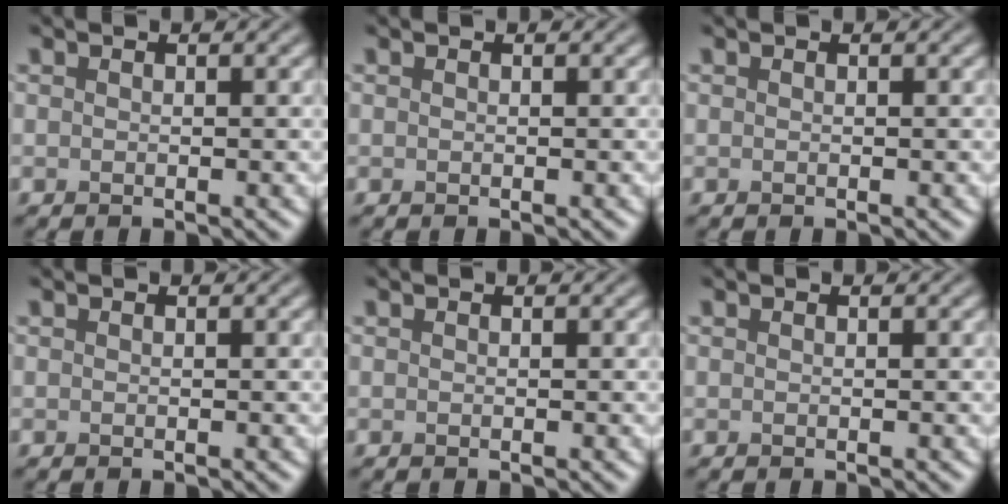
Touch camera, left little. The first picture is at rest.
{"total": 0.0}
{"total": 0.0}
{"total": 0.0}
{"total": 0.0}
{"total": 0.0}